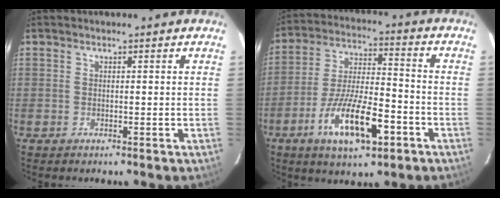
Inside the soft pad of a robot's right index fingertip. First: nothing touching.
{"total": 15.6, "force": [-7.3, 5.1, 12.8], "torque": [-0.249, -0.008, -0.123]}